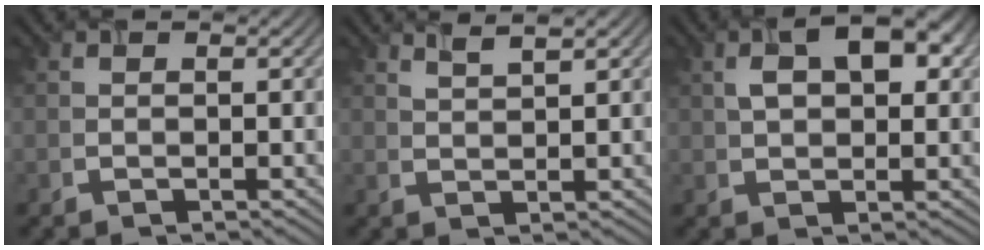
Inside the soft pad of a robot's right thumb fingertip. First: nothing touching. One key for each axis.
{"total": 1.9, "fx": 1.4, "fy": 0.2, "fz": 1.3, "tx": -0.018, "ty": 0.007, "tz": 0.032}
{"total": 7.0, "fx": 2.0, "fy": 3.9, "fz": 5.5, "tx": -0.087, "ty": 0.010, "tz": 0.030}